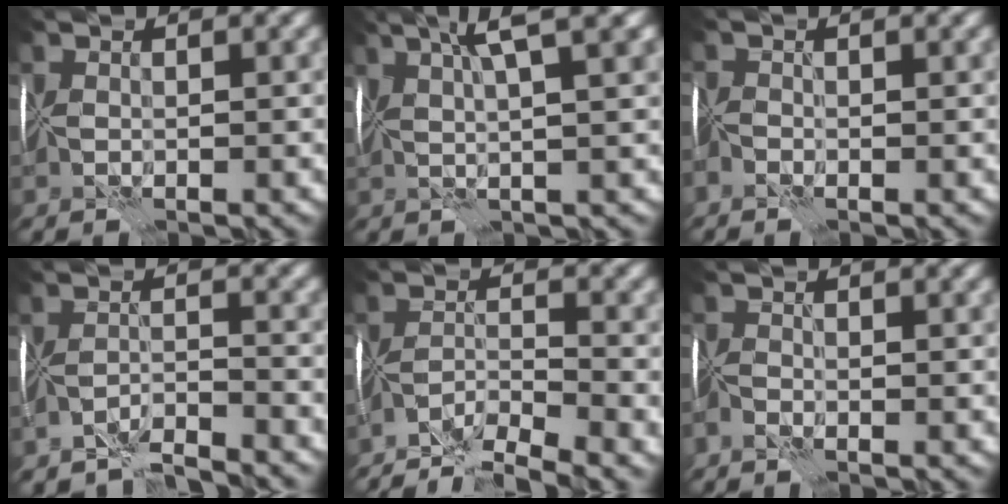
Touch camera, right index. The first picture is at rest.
{"total": 5.6, "force": [2.9, 0.2, 4.8], "torque": [-0.066, 0.014, 0.044]}
{"total": 1.6, "force": [-1.3, 0.5, 0.7], "torque": [-0.016, -0.004, -0.032]}
{"total": 4.4, "force": [-4.3, -1.1, 0.1], "torque": [0.009, -0.011, -0.075]}
{"total": 5.3, "force": [-4.9, -0.9, 1.9], "torque": [-0.018, -0.011, -0.090]}
{"total": 1.9, "force": [-1.7, 0.3, 0.6], "torque": [-0.016, -0.001, -0.037]}